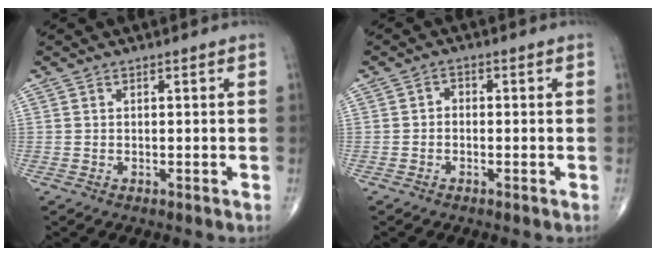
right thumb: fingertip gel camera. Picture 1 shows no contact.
{"total": 1.6, "force": [-0.4, 1.3, 0.9], "torque": [-0.002, 0.008, -0.015]}